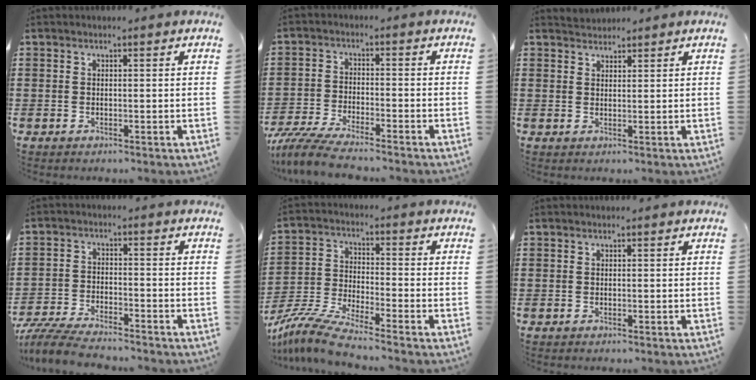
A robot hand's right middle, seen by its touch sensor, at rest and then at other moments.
{"total": 5.8, "force": [-5.3, 0.3, 2.3], "torque": [-0.064, -0.013, -0.107]}
{"total": 1.8, "force": [1.8, 0.4, -0.3], "torque": [0.001, 0.006, 0.036]}
{"total": 5.9, "force": [-5.6, 0.6, 1.8], "torque": [-0.047, -0.003, -0.111]}
{"total": 8.0, "force": [-7.3, -0.1, 3.3], "torque": [-0.086, -0.011, -0.149]}
{"total": 0.0}